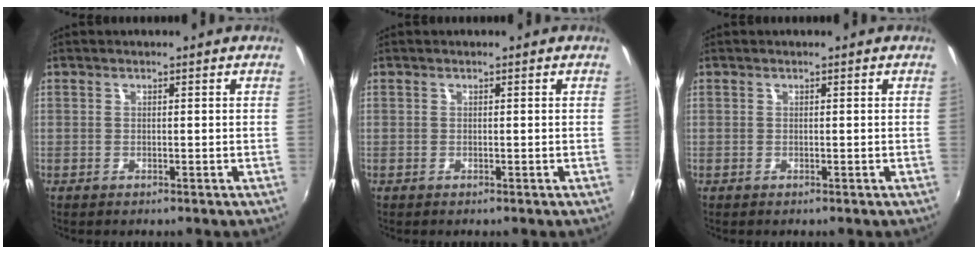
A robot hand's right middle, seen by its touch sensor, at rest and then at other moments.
{"total": 0.0}
{"total": 0.0}